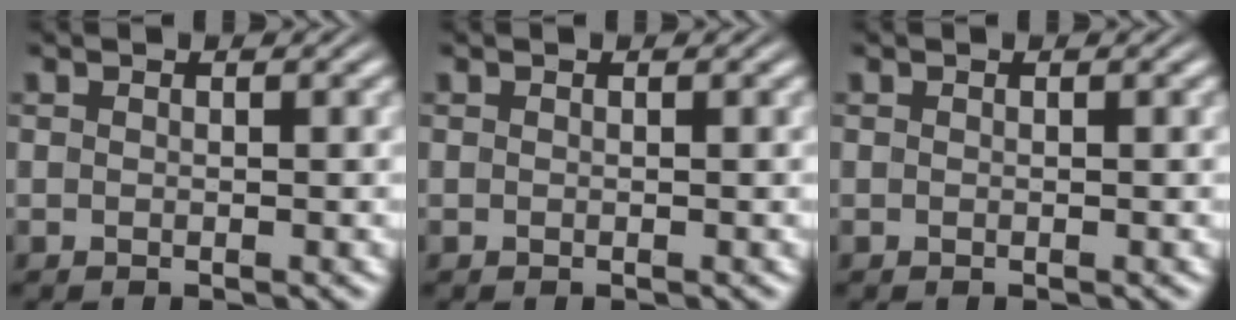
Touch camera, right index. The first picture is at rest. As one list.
[{"total": 0.0}, {"total": 0.0}]